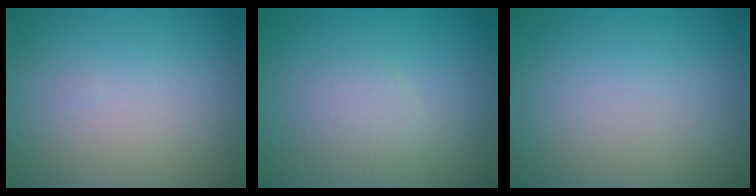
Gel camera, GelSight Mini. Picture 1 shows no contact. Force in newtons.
{"total": 1.7, "press": 1.7, "slide": 0.0}
{"total": 0.0}